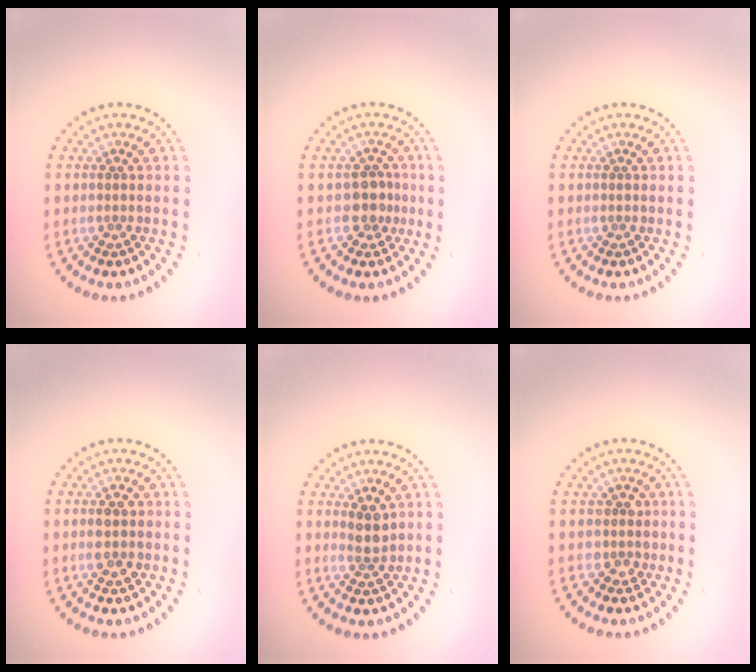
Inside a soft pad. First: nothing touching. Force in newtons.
{"total": 2.1, "press": 1.8, "slide": 1.0}
{"total": 0.0}
{"total": 2.7, "press": 2.7, "slide": 0.2}
{"total": 2.0, "press": 1.7, "slide": 1.0}
{"total": 1.8, "press": 1.5, "slide": 0.9}